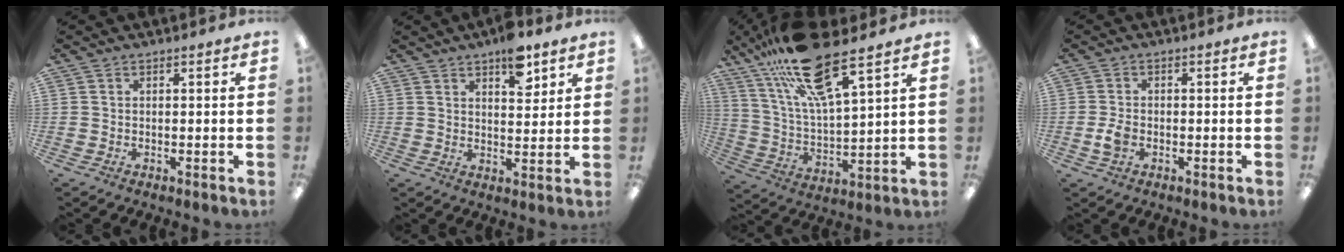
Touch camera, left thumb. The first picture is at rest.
{"total": 8.6, "force": [5.7, 3.8, 5.2], "torque": [-0.060, -0.033, 0.093]}
{"total": 21.5, "force": [15.0, 5.5, 14.3], "torque": [-0.270, -0.070, 0.256]}
{"total": 3.3, "force": [-0.9, 2.2, 2.3], "torque": [-0.047, 0.003, -0.016]}